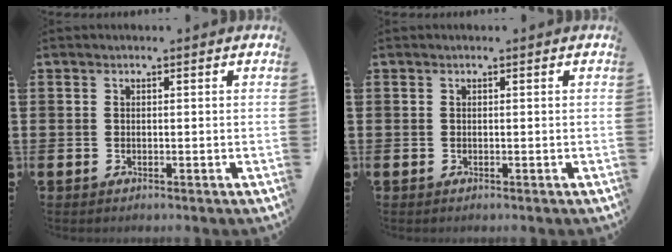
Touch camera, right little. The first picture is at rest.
{"total": 0.0}